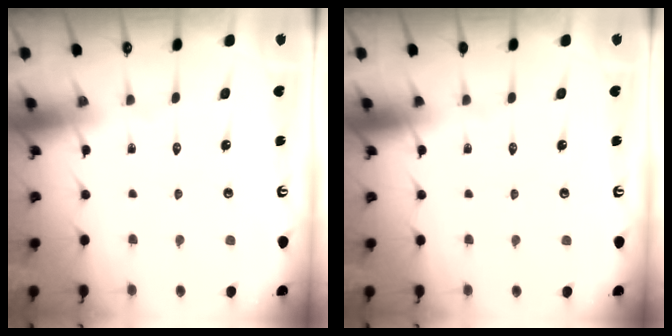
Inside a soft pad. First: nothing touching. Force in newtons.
{"total": 0.0}